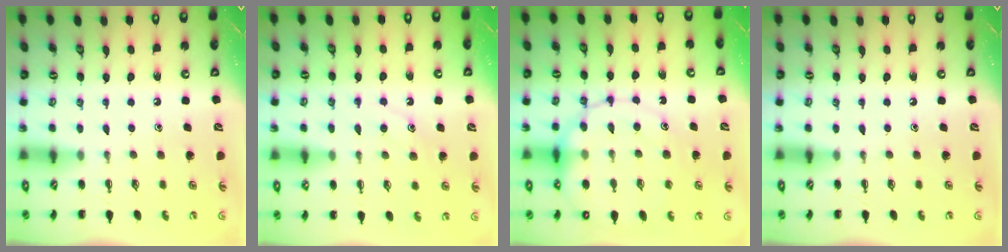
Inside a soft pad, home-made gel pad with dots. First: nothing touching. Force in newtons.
{"total": 10.3, "press": 10.2, "slide": 0.8}
{"total": 15.1, "press": 14.9, "slide": 2.3}
{"total": 0.0}